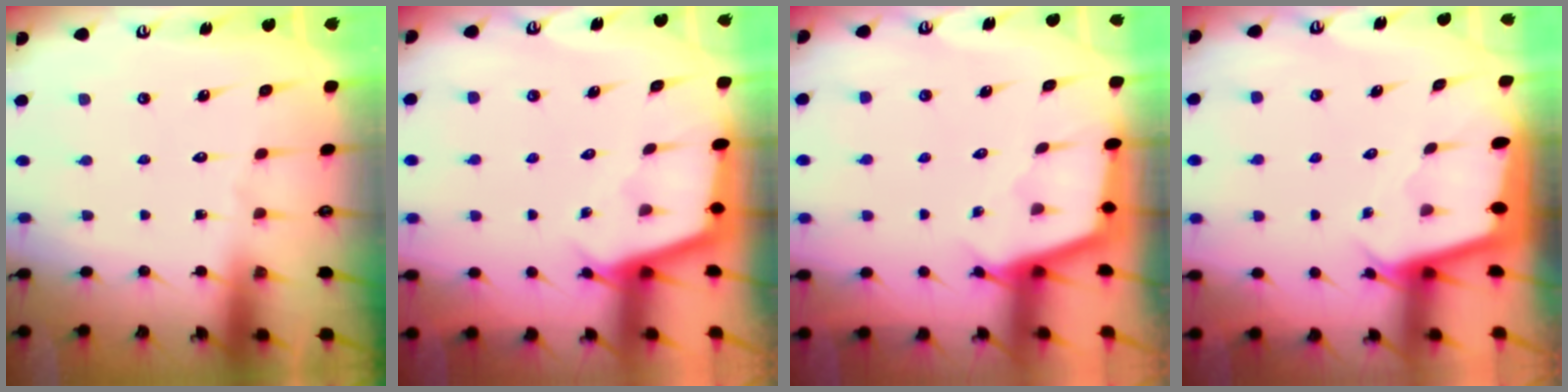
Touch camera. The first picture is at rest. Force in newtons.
{"total": 2.7, "press": 2.7, "slide": 0.3}
{"total": 2.3, "press": 2.3, "slide": 0.2}
{"total": 2.1, "press": 2.1, "slide": 0.1}